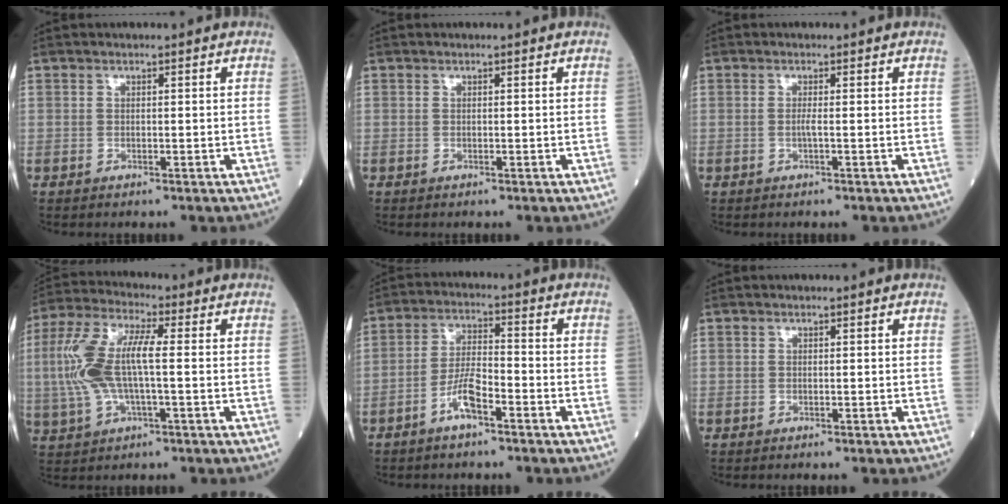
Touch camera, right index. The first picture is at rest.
{"total": 0.0}
{"total": 0.8, "force": [-0.3, -0.2, 0.8], "torque": [-0.016, 0.000, -0.007]}
{"total": 11.5, "force": [0.0, 3.1, 11.1], "torque": [-0.256, 0.020, 0.000]}
{"total": 5.6, "force": [-3.2, 1.1, 4.4], "torque": [-0.090, 0.008, -0.063]}
{"total": 0.0}